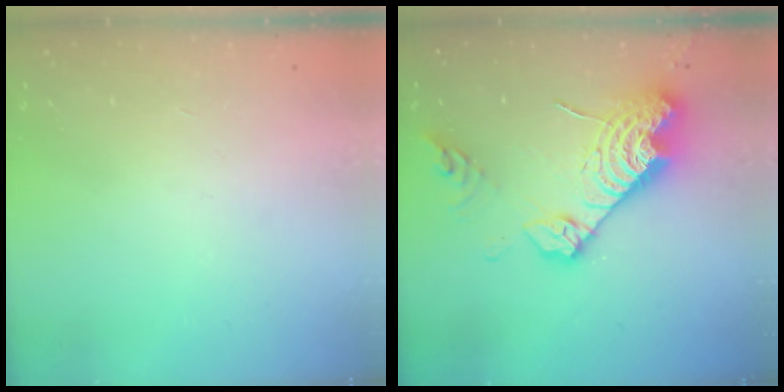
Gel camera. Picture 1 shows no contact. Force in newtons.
{"total": 18.8, "press": 18.7, "slide": 1.7}